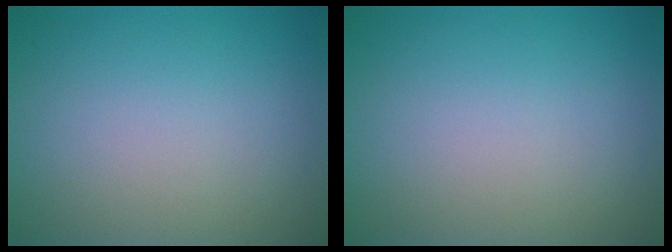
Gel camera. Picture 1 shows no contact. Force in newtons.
{"total": 0.0}